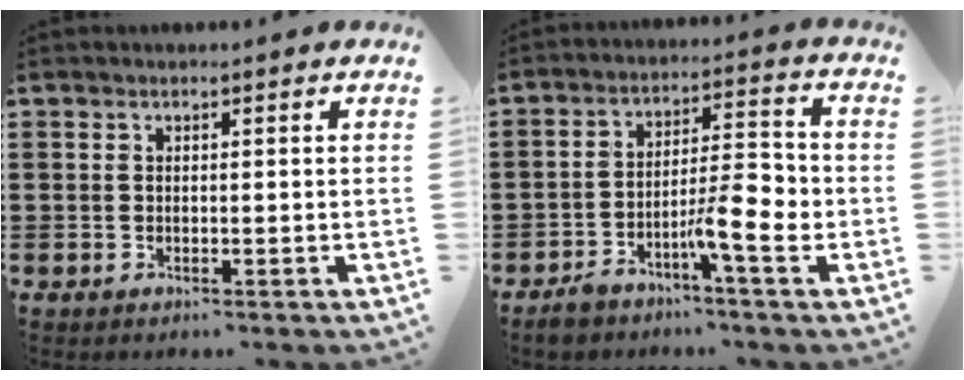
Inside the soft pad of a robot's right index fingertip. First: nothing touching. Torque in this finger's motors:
{"motor_torque": [1.62, 0.03, 0.21, 0.15]}